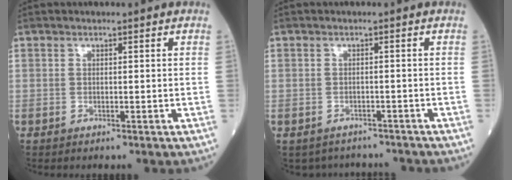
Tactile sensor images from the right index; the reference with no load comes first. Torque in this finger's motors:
{"motor_torque": [-0.54, 0.17, -0.79, -0.21]}